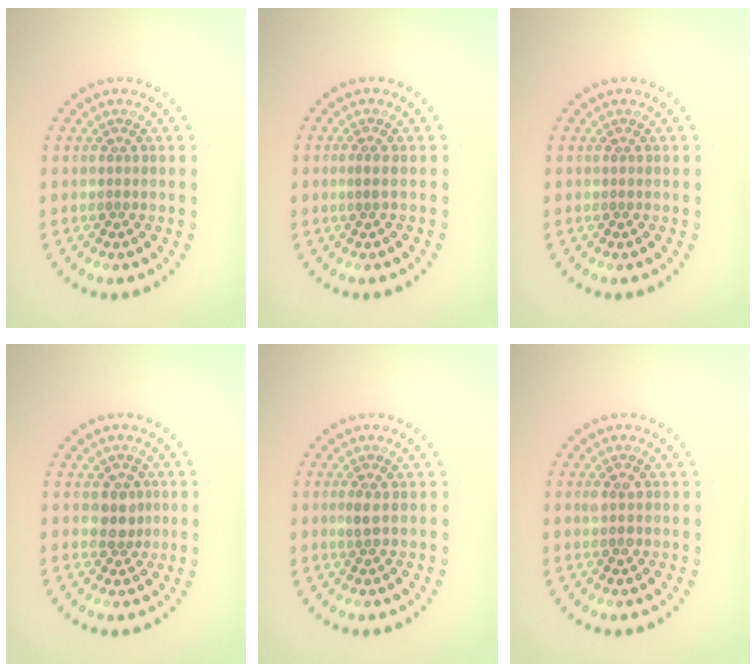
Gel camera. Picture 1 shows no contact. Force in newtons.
{"total": 0.6, "press": 0.4, "slide": 0.5}
{"total": 0.0}
{"total": 1.9, "press": 1.7, "slide": 0.8}
{"total": 0.9, "press": 0.9, "slide": 0.3}
{"total": 1.0, "press": 1.0, "slide": 0.1}